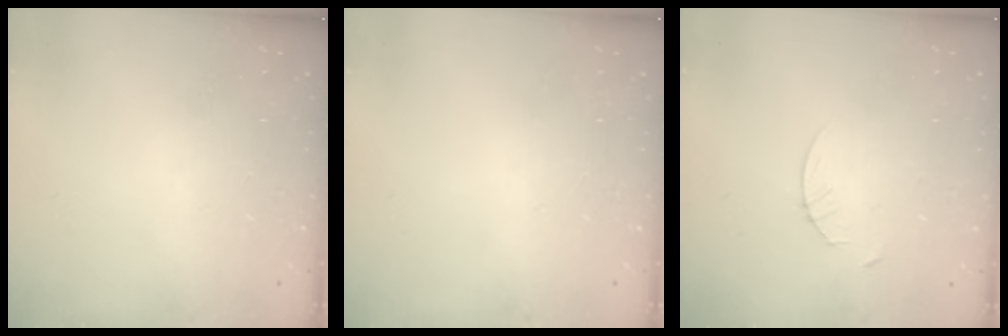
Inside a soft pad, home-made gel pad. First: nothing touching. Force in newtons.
{"total": 0.0}
{"total": 2.9, "press": 2.9, "slide": 0.4}